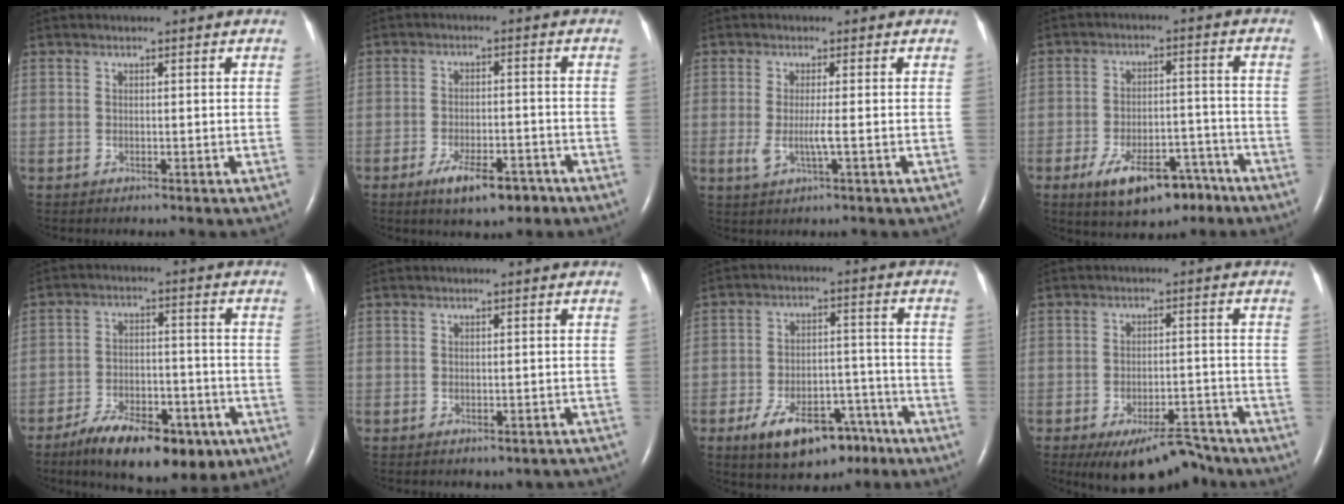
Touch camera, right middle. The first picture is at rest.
{"total": 6.9, "force": [-4.4, 2.5, 4.7], "torque": [-0.086, -0.004, -0.065]}
{"total": 3.2, "force": [-0.5, 0.0, 3.2], "torque": [-0.069, -0.008, -0.008]}
{"total": 11.0, "force": [-7.0, 5.0, 6.8], "torque": [-0.113, 0.006, -0.105]}
{"total": 14.2, "force": [-9.1, 5.7, 9.4], "torque": [-0.142, 0.000, -0.136]}
{"total": 5.2, "force": [-4.6, 2.2, 1.4], "torque": [-0.010, 0.007, -0.045]}
{"total": 12.8, "force": [-8.3, 6.1, 7.6], "torque": [-0.117, 0.013, -0.122]}
{"total": 10.5, "force": [-8.8, 3.3, 4.6], "torque": [-0.061, -0.001, -0.131]}